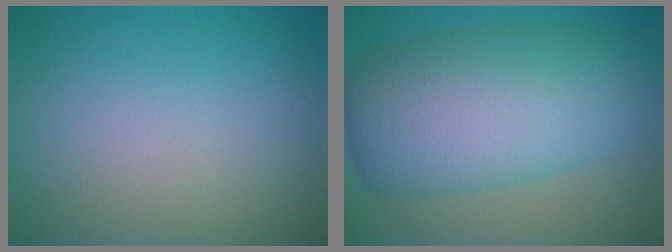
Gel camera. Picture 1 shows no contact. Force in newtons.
{"total": 11.0, "press": 11.0, "slide": 0.1}